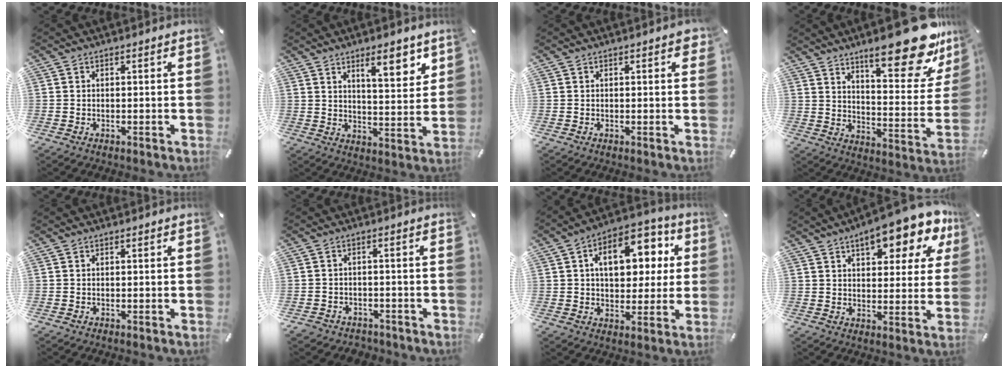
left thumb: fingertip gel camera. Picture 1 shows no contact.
{"total": 9.3, "force": [6.0, 3.0, 6.4], "torque": [-0.083, -0.032, 0.096]}
{"total": 1.5, "force": [0.5, 0.6, 1.3], "torque": [-0.010, -0.002, 0.004]}
{"total": 24.0, "force": [16.4, 7.5, 15.8], "torque": [-0.218, -0.123, 0.267]}
{"total": 0.0}
{"total": 3.0, "force": [-2.1, 2.1, 0.6], "torque": [-0.017, 0.009, -0.045]}
{"total": 14.3, "force": [3.7, 9.7, 9.8], "torque": [-0.138, -0.002, 0.062]}
{"total": 13.7, "force": [8.8, 5.9, 8.8], "torque": [-0.120, -0.042, 0.145]}